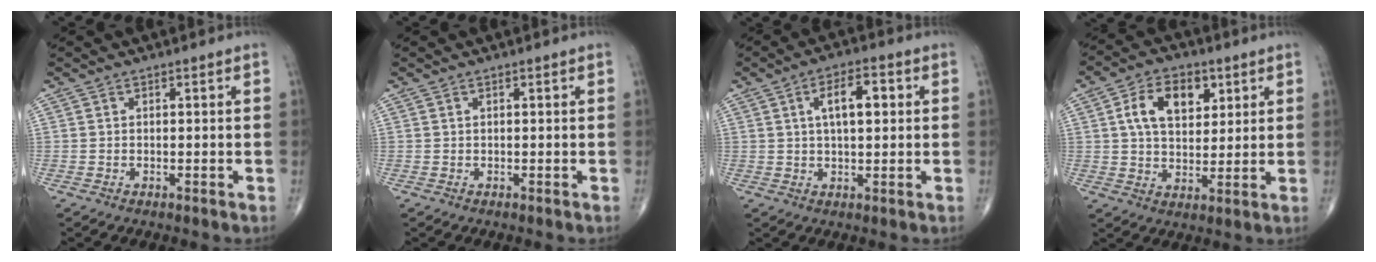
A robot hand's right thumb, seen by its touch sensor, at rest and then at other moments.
{"total": 0.0}
{"total": 7.3, "force": [1.7, 3.2, 6.3], "torque": [-0.092, 0.007, 0.023]}
{"total": 10.9, "force": [3.7, 6.9, 7.6], "torque": [-0.104, -0.006, 0.062]}